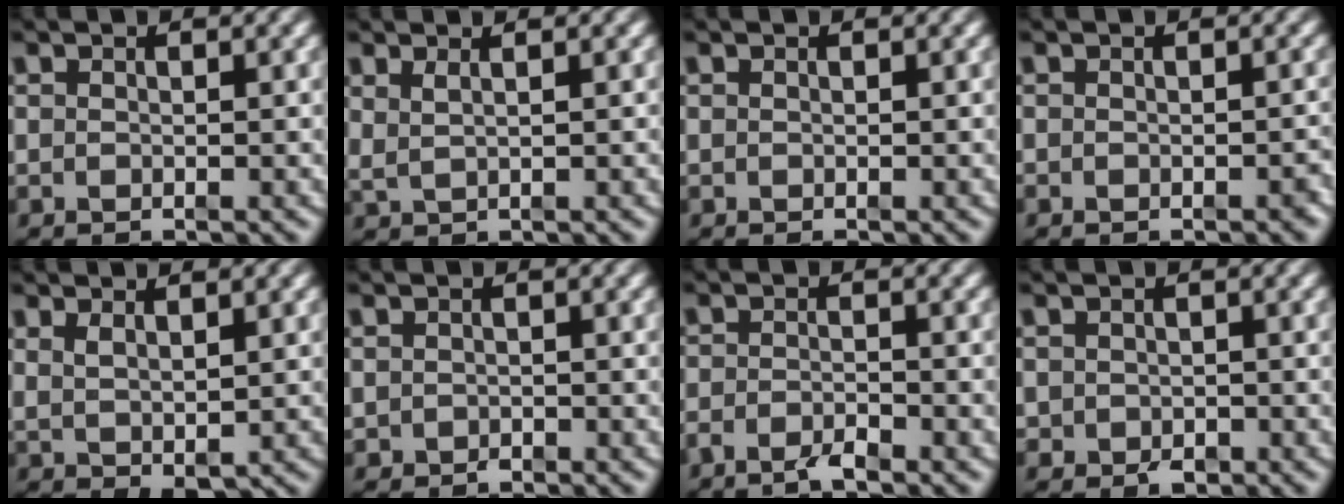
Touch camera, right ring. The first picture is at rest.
{"total": 1.2, "force": [0.9, 0.0, 0.8], "torque": [-0.013, 0.001, 0.024]}
{"total": 0.0}
{"total": 0.8, "force": [-0.7, 0.0, 0.3], "torque": [-0.002, 0.000, -0.010]}
{"total": 2.1, "force": [0.6, 0.5, 2.0], "torque": [-0.027, -0.011, 0.026]}
{"total": 0.7, "force": [-0.3, 0.6, 0.2], "torque": [-0.007, -0.013, 0.006]}
{"total": 2.0, "force": [-1.8, 0.2, 0.9], "torque": [-0.009, -0.003, -0.035]}
{"total": 1.6, "force": [-0.7, 1.3, 0.8], "torque": [-0.014, -0.018, 0.001]}